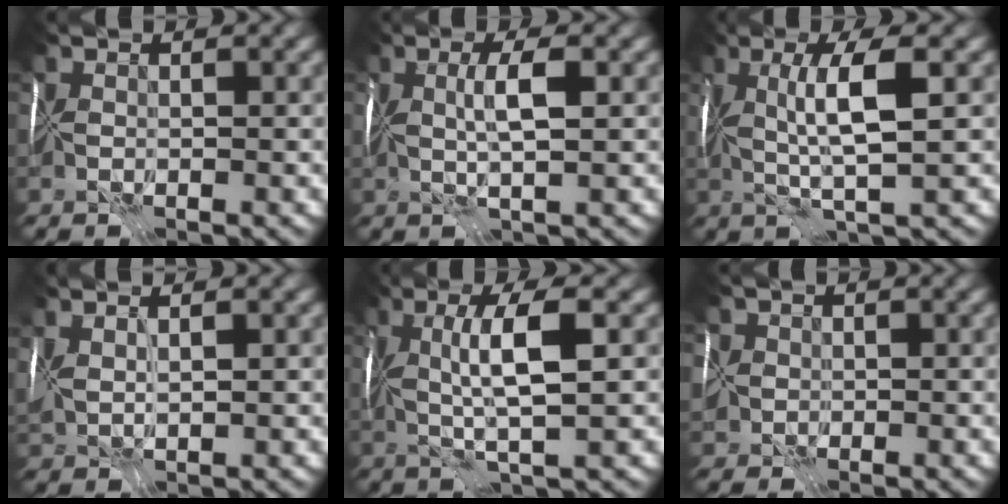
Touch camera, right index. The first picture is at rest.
{"total": 2.1, "force": [0.1, -1.0, 1.8], "torque": [-0.024, -0.005, 0.004]}
{"total": 4.5, "force": [0.3, -0.6, 4.4], "torque": [-0.069, -0.005, 0.009]}
{"total": 1.7, "force": [1.1, -0.1, 1.3], "torque": [-0.031, 0.000, 0.030]}
{"total": 4.6, "force": [0.3, -0.4, 4.6], "torque": [-0.071, -0.005, 0.007]}
{"total": 4.0, "force": [-0.6, 3.6, 1.6], "torque": [-0.033, 0.010, -0.035]}